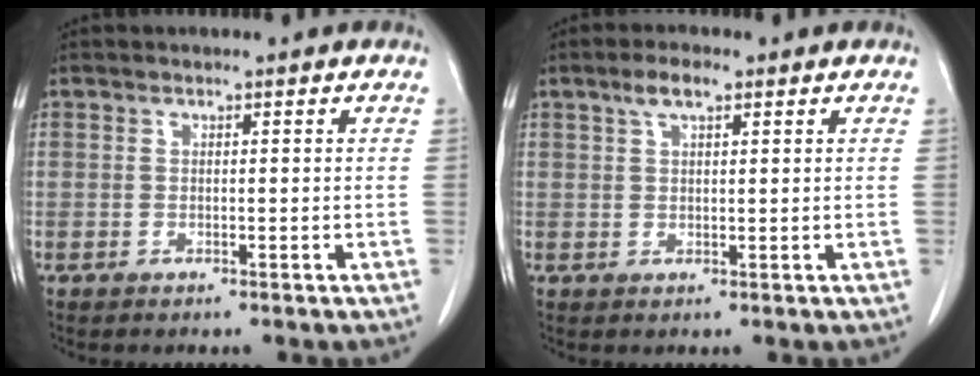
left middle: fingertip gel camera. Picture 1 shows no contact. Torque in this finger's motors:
{"motor_torque": [0.84, -0.61, 0.01, 0.03]}